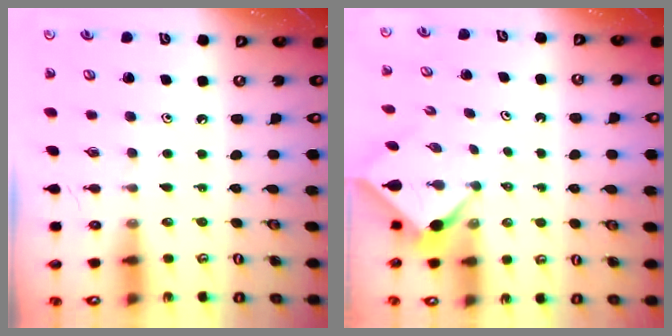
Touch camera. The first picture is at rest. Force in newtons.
{"total": 2.5, "press": 2.4, "slide": 0.3}